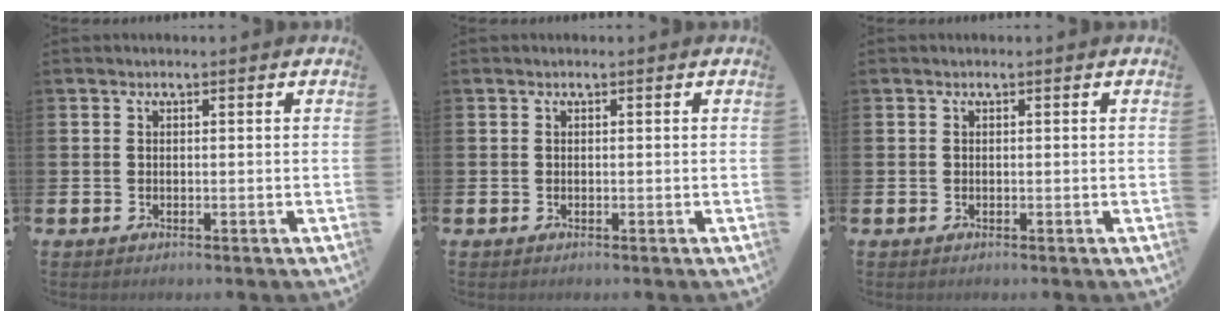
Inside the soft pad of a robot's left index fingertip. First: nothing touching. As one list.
[{"total": 0.0}, {"total": 0.0}]